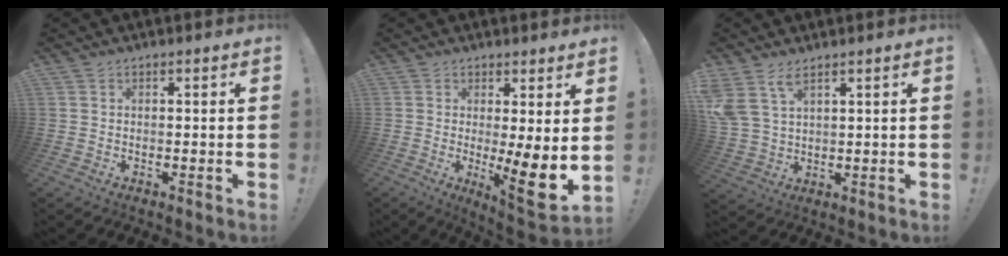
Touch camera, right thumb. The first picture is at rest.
{"total": 10.4, "force": [-0.8, 1.0, 10.4], "torque": [-0.121, -0.034, -0.009]}
{"total": 7.1, "force": [4.9, 3.1, 4.2], "torque": [-0.085, -0.022, 0.094]}